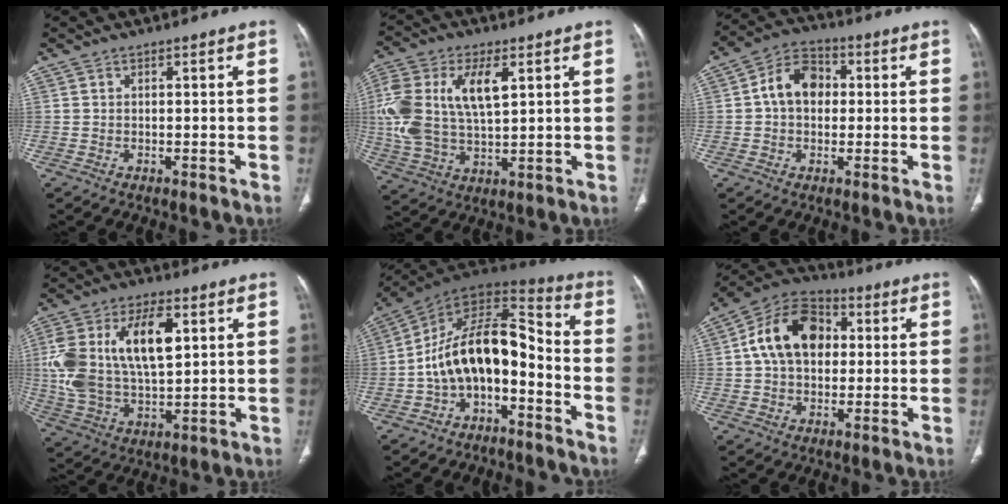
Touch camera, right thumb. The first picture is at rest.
{"total": 17.2, "force": [4.1, 8.9, 14.1], "torque": [-0.309, 0.005, 0.079]}
{"total": 9.0, "force": [0.8, 6.8, 5.9], "torque": [-0.080, 0.022, 0.003]}
{"total": 19.7, "force": [4.5, 10.2, 16.2], "torque": [-0.312, 0.001, 0.085]}
{"total": 15.8, "force": [-4.6, 8.9, 12.2], "torque": [-0.186, 0.097, -0.082]}
{"total": 14.8, "force": [2.1, 10.6, 10.1], "torque": [-0.150, 0.023, 0.024]}